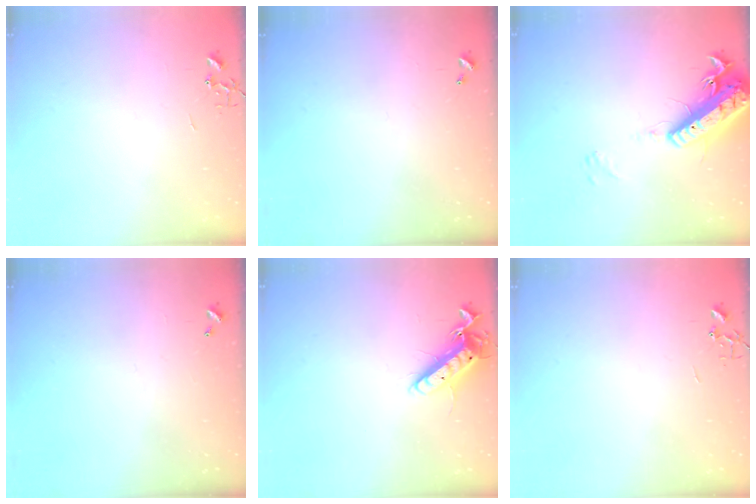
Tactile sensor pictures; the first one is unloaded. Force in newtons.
{"total": 0.0}
{"total": 19.0, "press": 18.7, "slide": 3.7}
{"total": 0.0}
{"total": 12.5, "press": 12.5, "slide": 1.1}
{"total": 0.0}